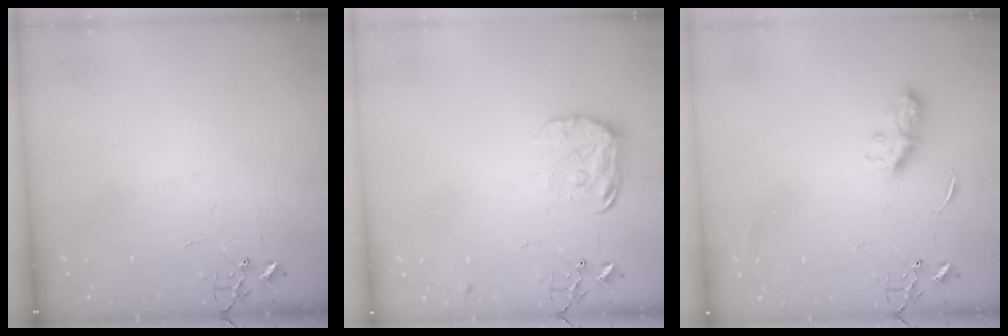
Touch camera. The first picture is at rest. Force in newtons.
{"total": 11.5, "press": 11.5, "slide": 0.6}
{"total": 7.2, "press": 7.2, "slide": 0.3}